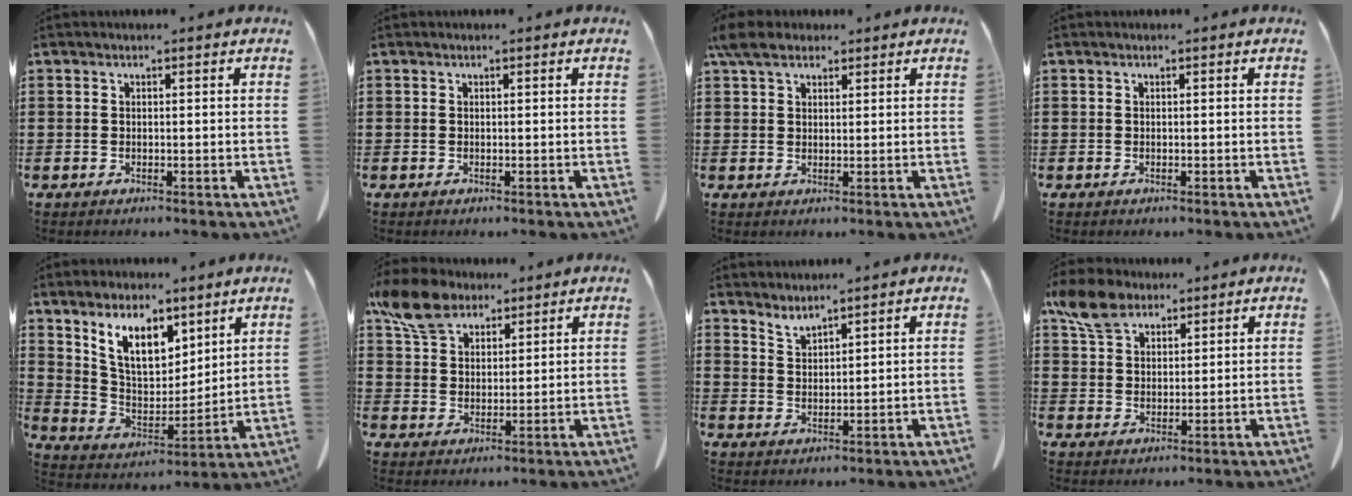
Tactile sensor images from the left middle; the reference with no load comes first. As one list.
[{"total": 0.0}, {"total": 4.2, "force": [3.1, 2.1, 1.9], "torque": [-0.039, 0.003, 0.057]}, {"total": 0.0}, {"total": 8.9, "force": [6.1, 4.7, 4.4], "torque": [-0.109, -0.016, 0.116]}, {"total": 8.8, "force": [6.7, 4.5, 3.6], "torque": [-0.090, -0.006, 0.128]}, {"total": 2.6, "force": [2.6, -0.3, 0.2], "torque": [-0.011, -0.009, 0.049]}, {"total": 7.1, "force": [5.2, 3.9, 2.8], "torque": [-0.069, -0.001, 0.100]}]